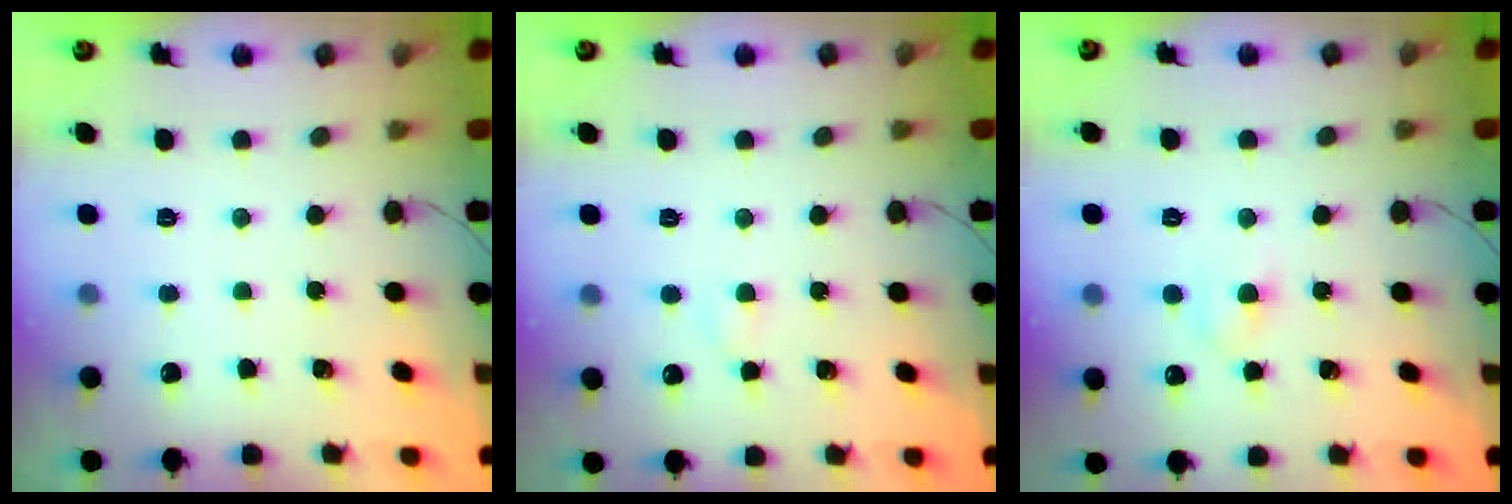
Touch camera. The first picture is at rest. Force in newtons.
{"total": 2.6, "press": 2.4, "slide": 0.8}
{"total": 3.1, "press": 2.9, "slide": 1.1}